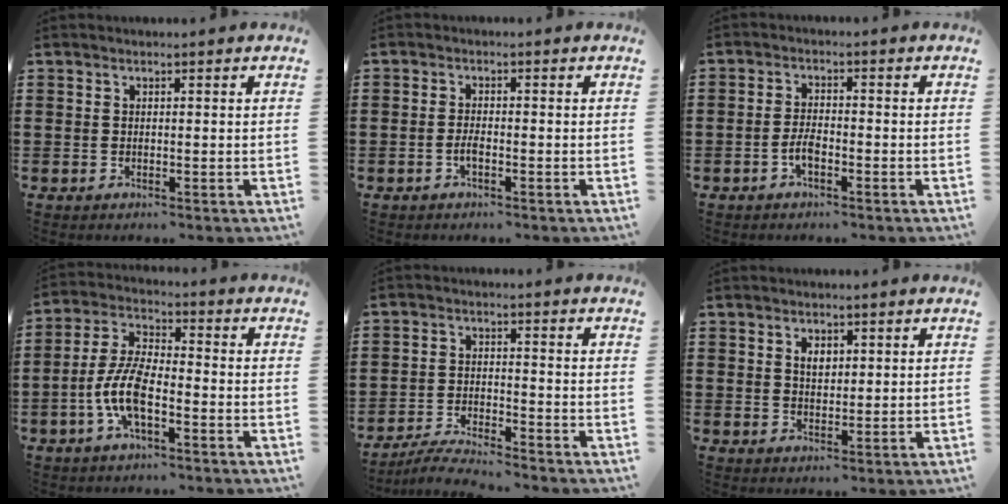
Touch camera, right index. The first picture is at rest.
{"total": 1.8, "force": [-0.8, 0.6, 1.5], "torque": [-0.029, 0.001, -0.015]}
{"total": 3.0, "force": [-1.4, 1.2, 2.4], "torque": [-0.058, 0.000, -0.031]}
{"total": 8.0, "force": [-2.8, 3.1, 6.8], "torque": [-0.163, -0.007, -0.059]}
{"total": 4.3, "force": [-4.2, -0.1, 1.1], "torque": [-0.028, -0.005, -0.084]}
{"total": 2.4, "force": [0.9, 1.5, 1.6], "torque": [-0.027, 0.004, 0.014]}